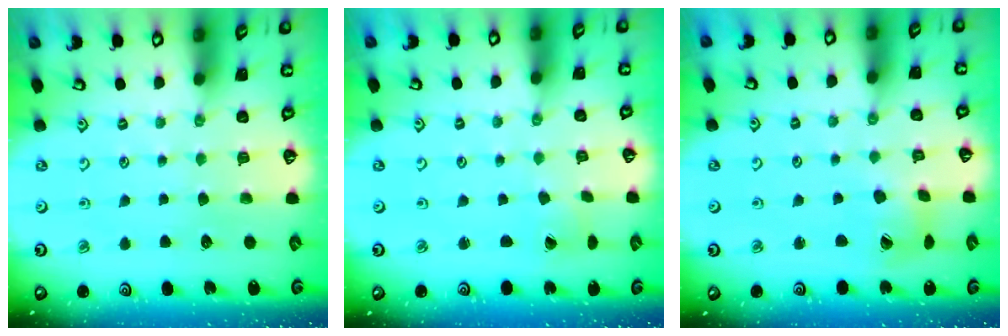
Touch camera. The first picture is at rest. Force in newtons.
{"total": 2.8, "press": 2.8, "slide": 0.2}
{"total": 6.1, "press": 6.1, "slide": 0.7}